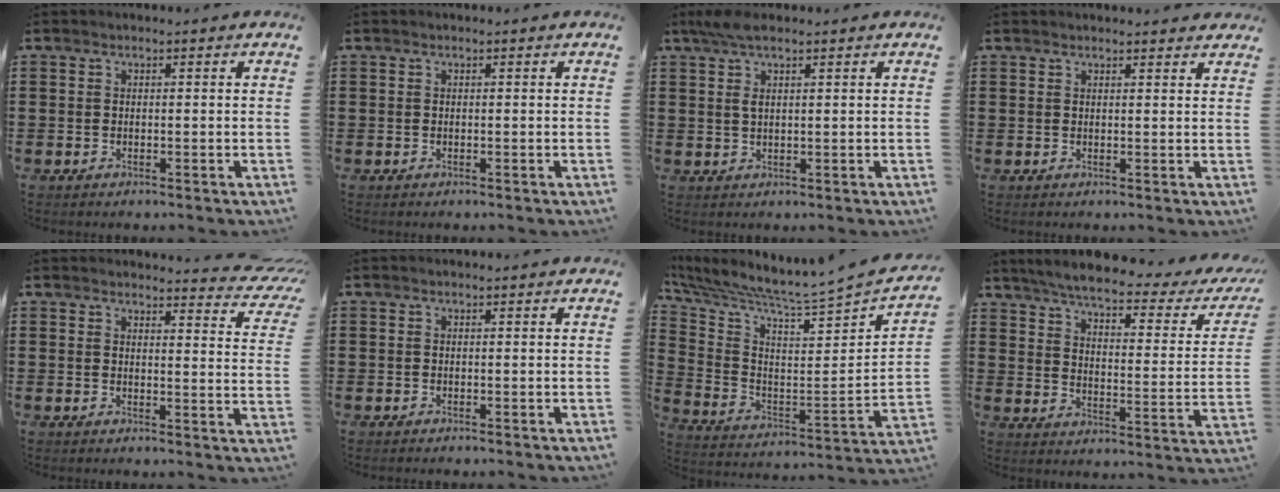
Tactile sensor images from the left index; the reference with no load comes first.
{"total": 0.0}
{"total": 3.4, "force": [1.8, 1.0, 2.8], "torque": [-0.059, 0.007, 0.031]}
{"total": 1.3, "force": [1.3, 0.2, 0.2], "torque": [-0.007, 0.002, 0.025]}
{"total": 3.8, "force": [3.6, 0.6, 1.1], "torque": [-0.022, -0.020, 0.063]}
{"total": 0.0}
{"total": 5.3, "force": [4.8, -0.9, 2.1], "torque": [-0.069, -0.068, 0.066]}
{"total": 5.2, "force": [4.2, -0.2, 3.0], "torque": [-0.079, -0.030, 0.065]}